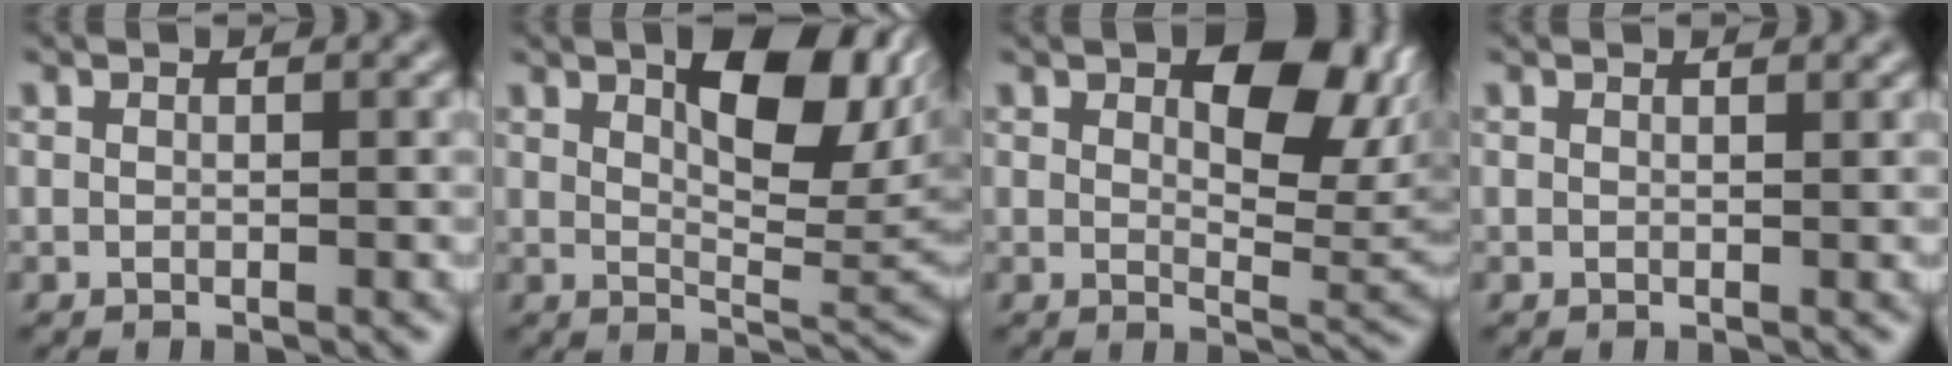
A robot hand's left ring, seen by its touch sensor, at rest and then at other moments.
{"total": 8.9, "force": [3.3, 3.7, 7.4], "torque": [-0.108, 0.000, 0.049]}
{"total": 8.4, "force": [3.4, 3.8, 6.6], "torque": [-0.091, 0.001, 0.054]}
{"total": 0.9, "force": [0.7, 0.3, 0.4], "torque": [-0.002, -0.002, 0.002]}